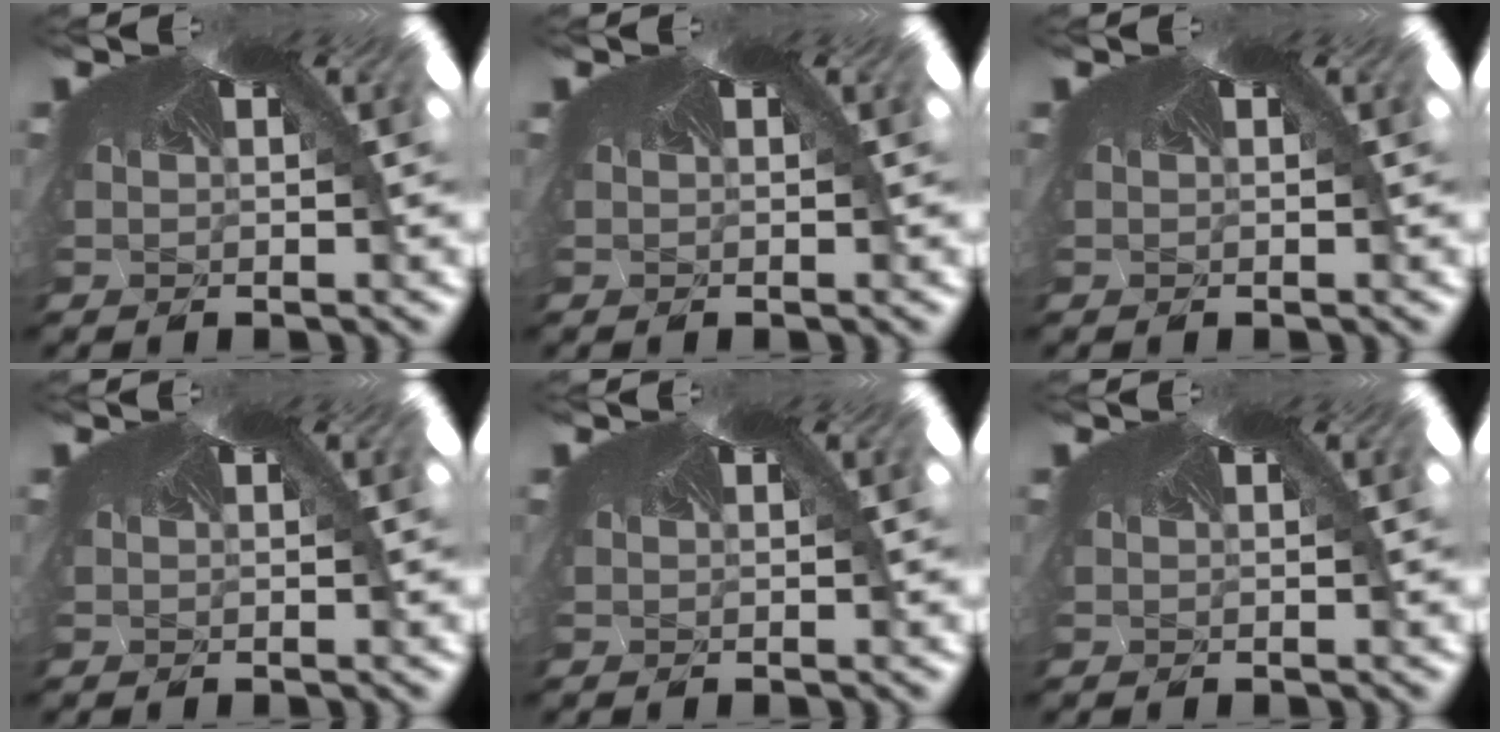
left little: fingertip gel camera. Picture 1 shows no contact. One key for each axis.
{"total": 0.0}
{"total": 0.0}
{"total": 0.0}
{"total": 0.0}
{"total": 0.0}